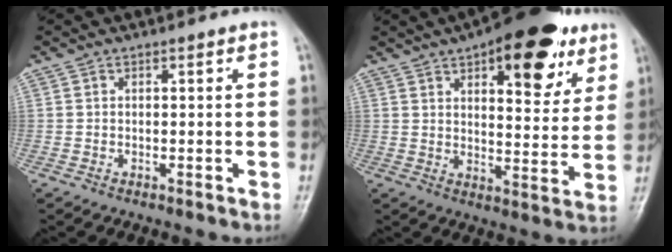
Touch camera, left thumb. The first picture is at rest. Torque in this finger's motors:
{"motor_torque": [0.72, 0.68, 1.47, -1.30, 0.08]}